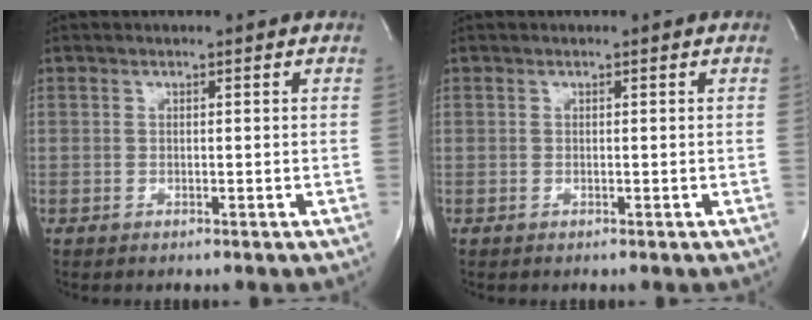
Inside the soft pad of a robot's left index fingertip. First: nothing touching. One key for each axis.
{"total": 0.0}